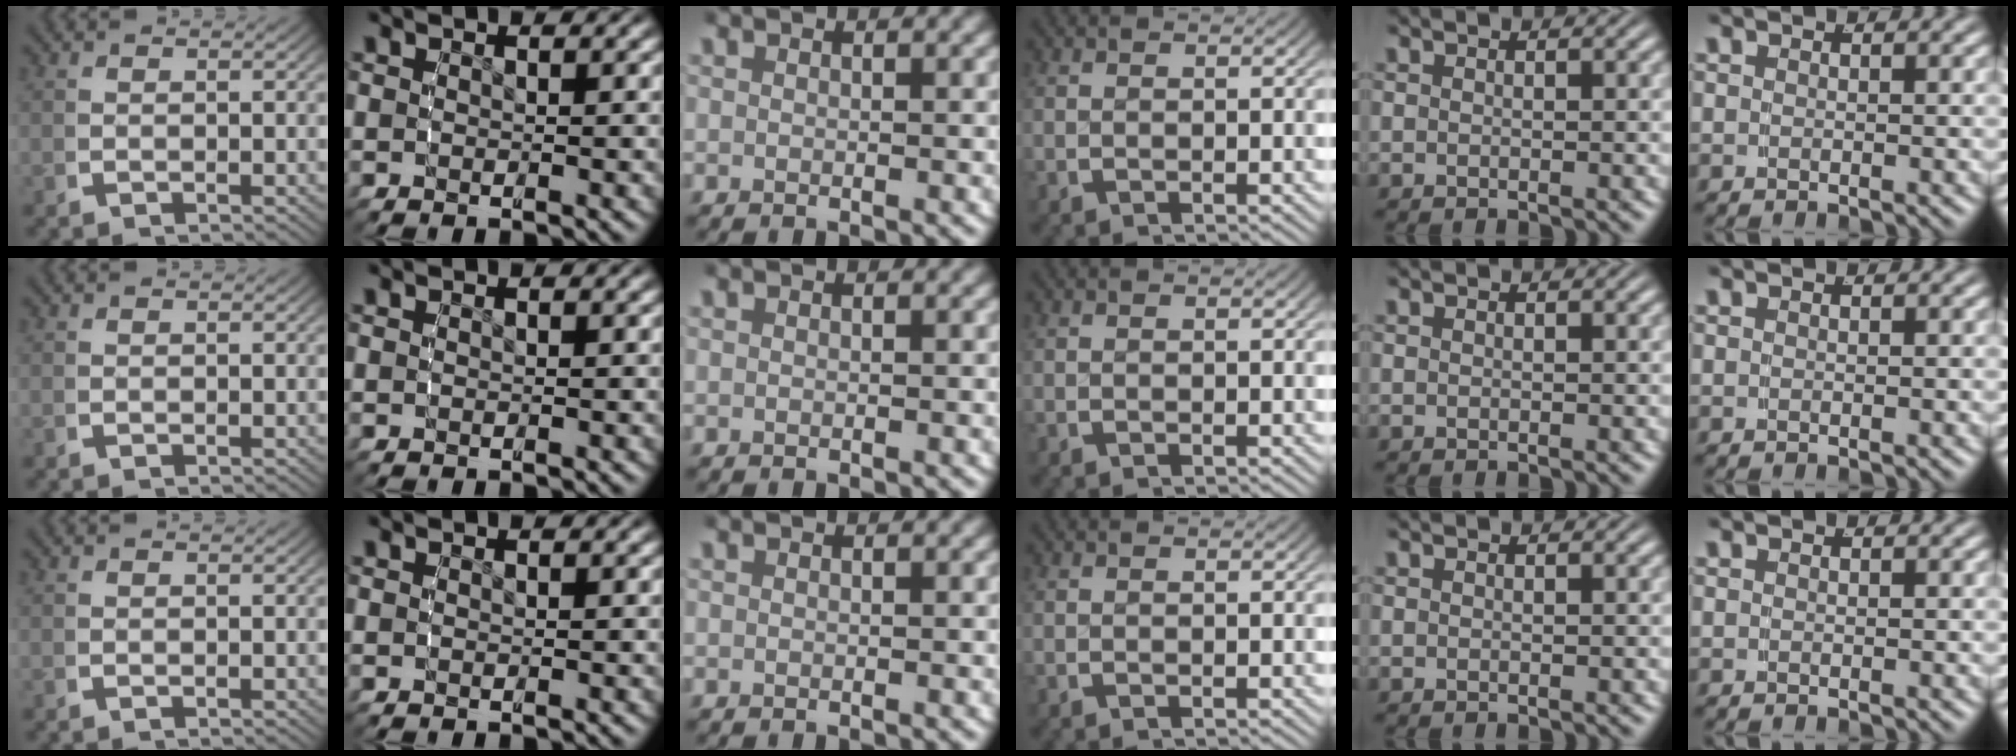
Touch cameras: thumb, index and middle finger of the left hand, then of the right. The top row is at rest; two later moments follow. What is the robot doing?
{"motion": "reach", "object": "shorts"}